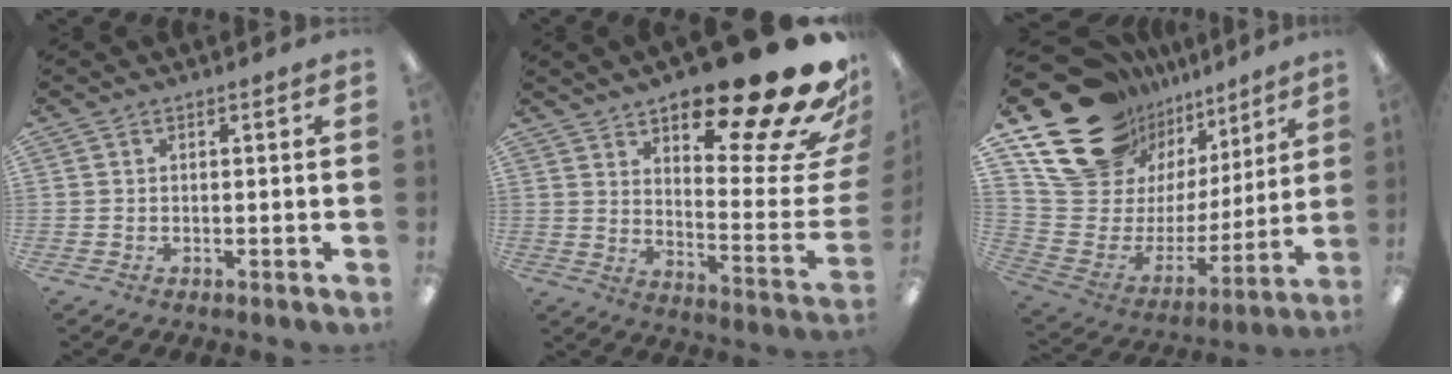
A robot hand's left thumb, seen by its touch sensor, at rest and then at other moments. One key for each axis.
{"total": 25.4, "fx": 17.8, "fy": 6.3, "fz": 17.1, "tx": -0.215, "ty": -0.133, "tz": 0.276}
{"total": 22.3, "fx": 15.0, "fy": 13.9, "fz": 8.9, "tx": -0.154, "ty": -0.104, "tz": 0.298}